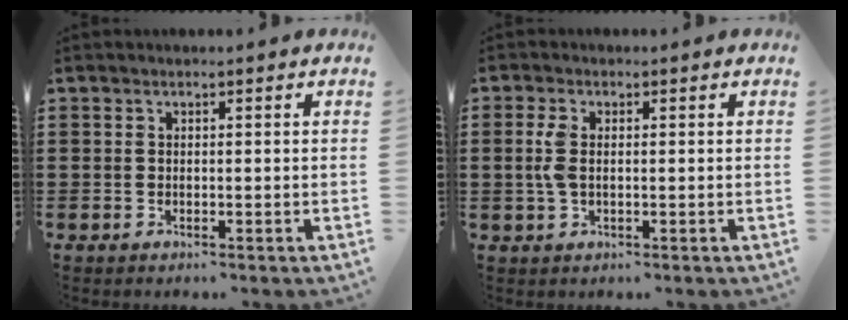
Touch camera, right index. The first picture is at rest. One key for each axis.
{"total": 3.3, "fx": 0.1, "fy": 1.5, "fz": 2.9, "tx": -0.081, "ty": -0.004, "tz": -0.006}